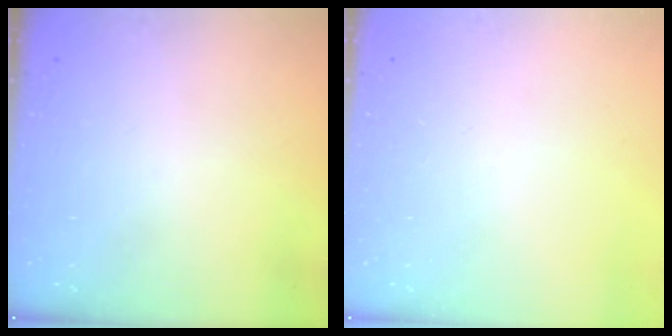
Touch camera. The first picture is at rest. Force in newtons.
{"total": 0.0}